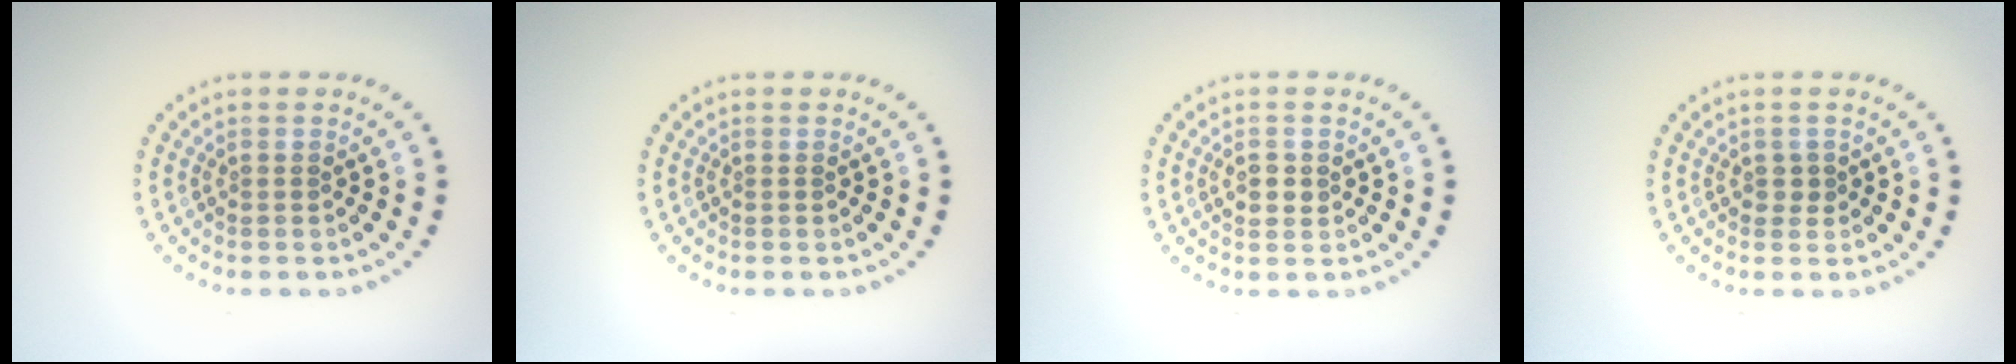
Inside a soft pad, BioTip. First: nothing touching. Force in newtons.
{"total": 0.0}
{"total": 1.6, "press": 1.5, "slide": 0.4}
{"total": 1.0, "press": 1.0, "slide": 0.3}